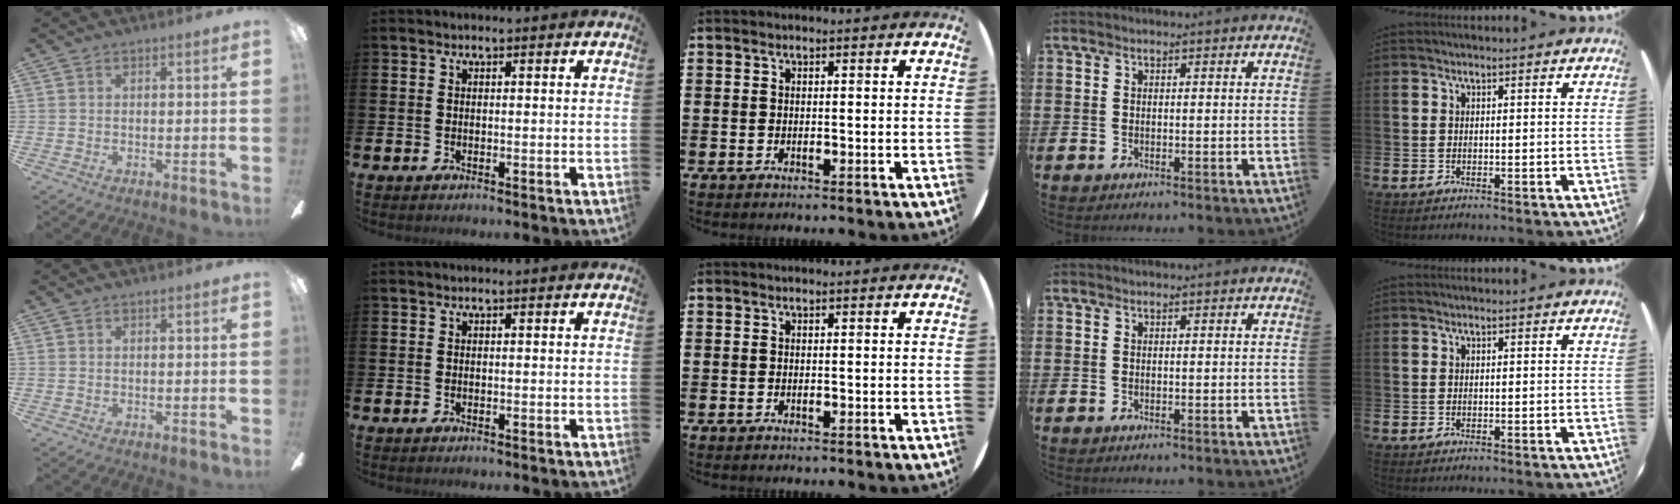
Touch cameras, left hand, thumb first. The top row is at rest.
{}